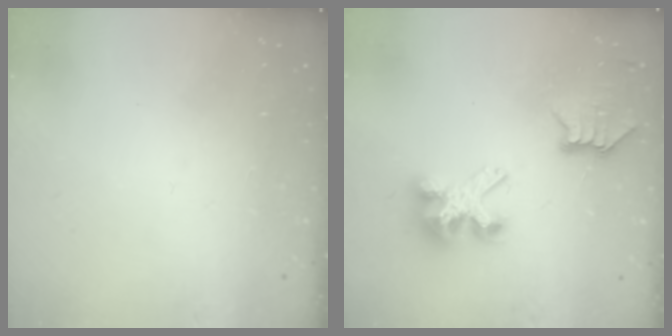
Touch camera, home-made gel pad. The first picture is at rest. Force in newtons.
{"total": 7.2, "press": 7.2, "slide": 0.2}